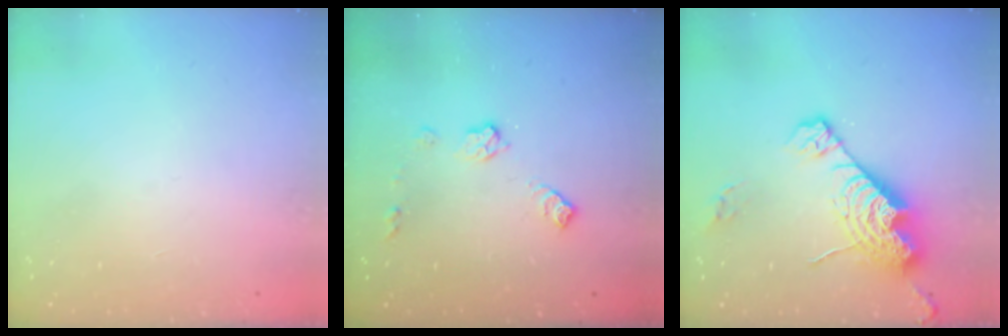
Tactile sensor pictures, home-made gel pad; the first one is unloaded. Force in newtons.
{"total": 7.7, "press": 7.7, "slide": 0.2}
{"total": 15.4, "press": 15.3, "slide": 1.5}